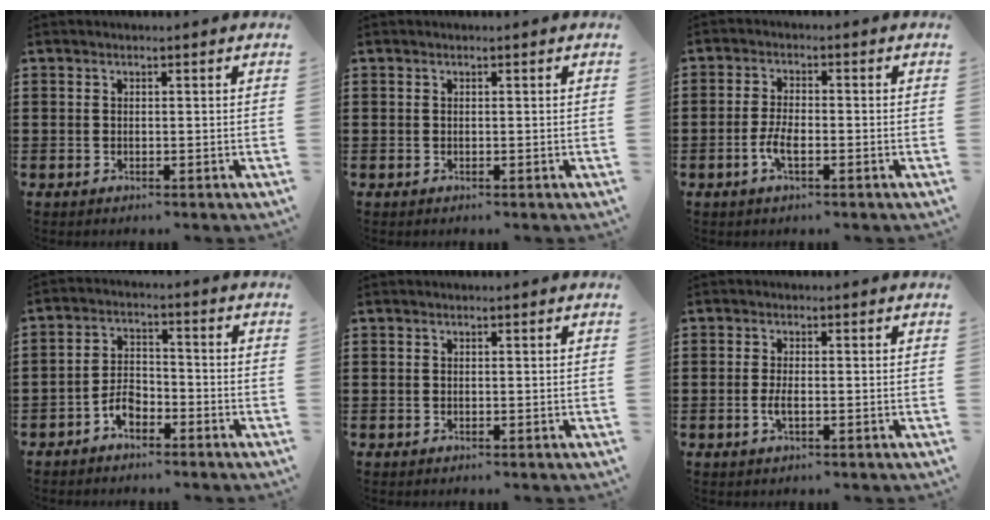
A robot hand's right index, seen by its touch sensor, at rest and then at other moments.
{"total": 0.0}
{"total": 3.5, "force": [-1.4, 1.1, 3.0], "torque": [-0.074, -0.007, -0.031]}
{"total": 4.1, "force": [-2.8, 2.0, 2.2], "torque": [-0.048, 0.003, -0.055]}
{"total": 0.0}
{"total": 2.1, "force": [-0.6, 0.4, 2.0], "torque": [-0.043, -0.006, -0.013]}